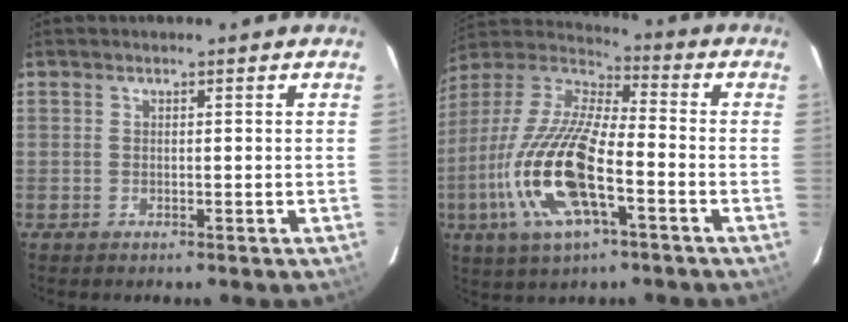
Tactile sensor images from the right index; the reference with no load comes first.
{"total": 19.8, "force": [-7.0, 6.2, 17.5], "torque": [-0.364, -0.023, -0.140]}